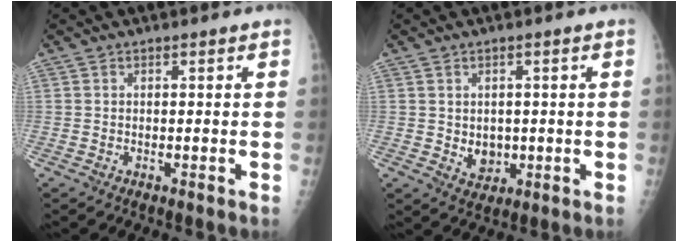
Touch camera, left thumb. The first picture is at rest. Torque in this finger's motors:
{"motor_torque": [-0.23, 0.33, -0.02, -0.06, 0.01]}